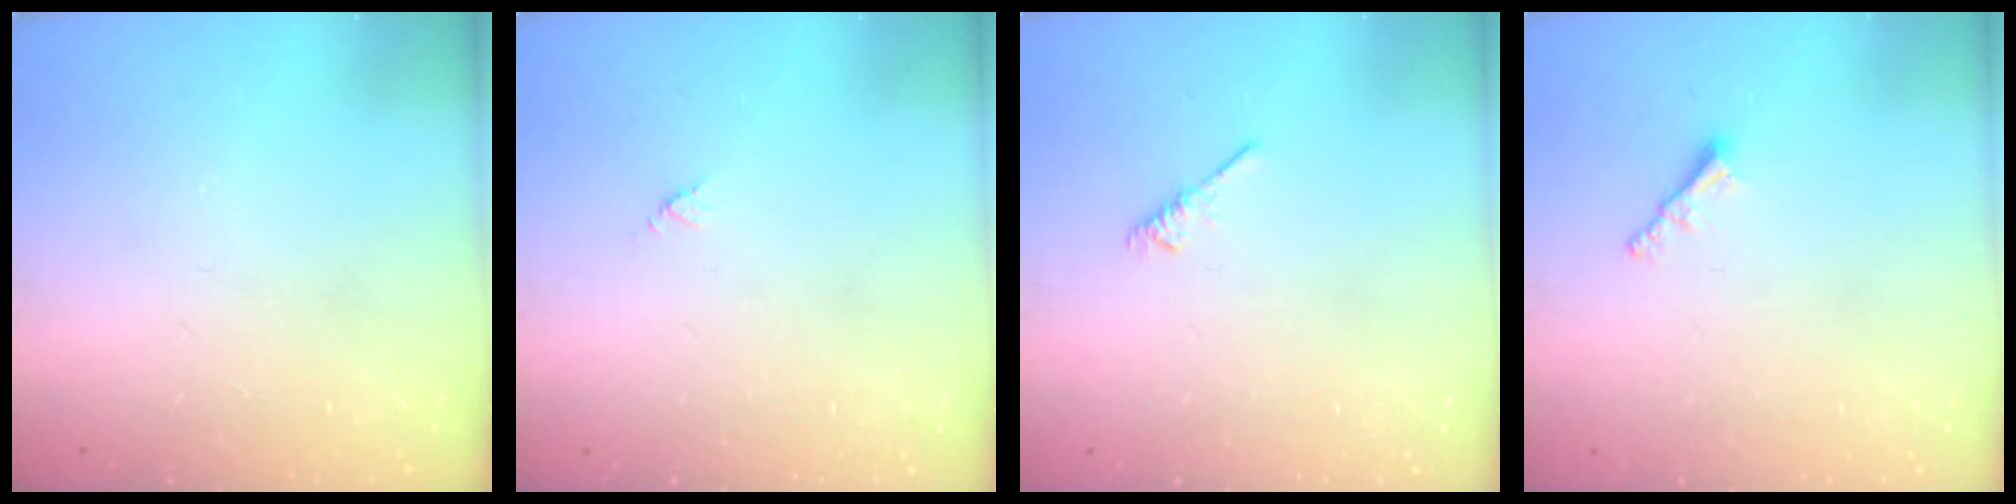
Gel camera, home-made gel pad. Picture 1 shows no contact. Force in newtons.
{"total": 2.9, "press": 2.9, "slide": 0.3}
{"total": 1.9, "press": 1.8, "slide": 0.5}
{"total": 1.9, "press": 1.9, "slide": 0.5}